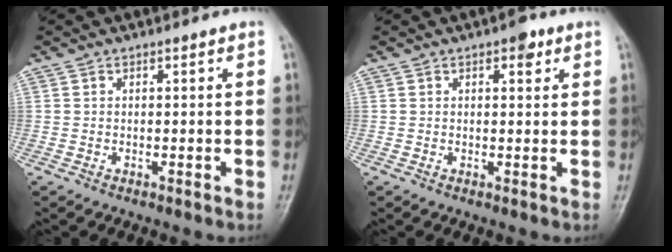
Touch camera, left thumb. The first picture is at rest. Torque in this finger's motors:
{"motor_torque": [1.59, 0.69, 0.48, 0.03, 0.00]}